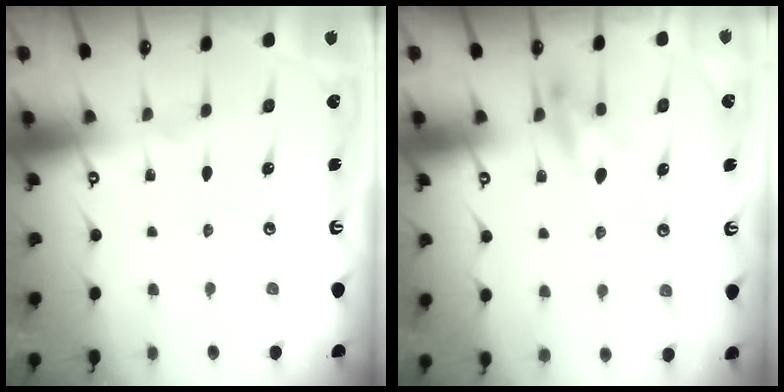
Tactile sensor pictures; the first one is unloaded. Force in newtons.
{"total": 5.2, "press": 5.1, "slide": 0.9}